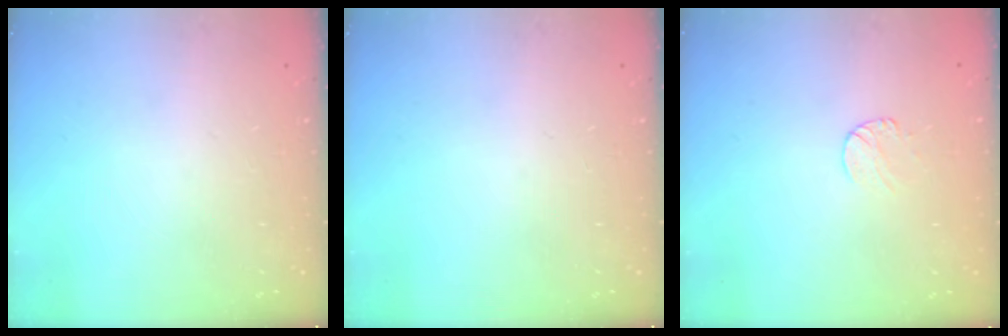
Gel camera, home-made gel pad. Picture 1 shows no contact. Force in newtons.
{"total": 0.0}
{"total": 5.0, "press": 5.0, "slide": 0.5}